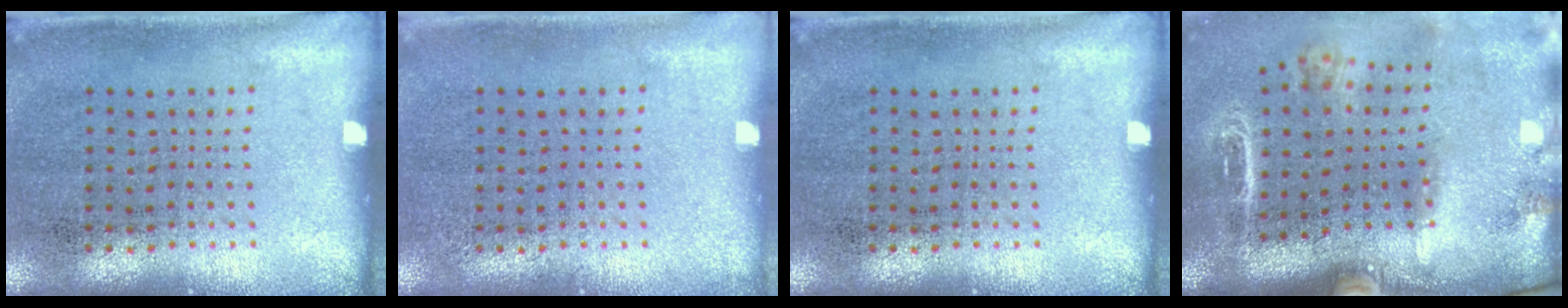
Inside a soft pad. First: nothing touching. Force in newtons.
{"total": 0.0}
{"total": 0.0}
{"total": 2.9, "press": 2.0, "slide": 2.0}